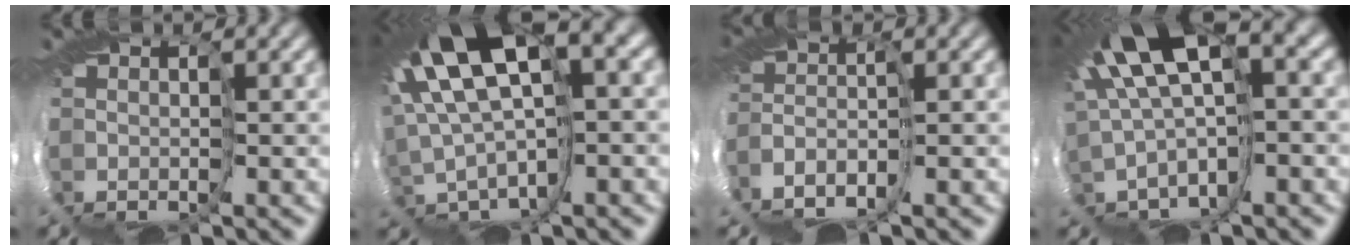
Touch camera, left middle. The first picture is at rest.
{"total": 10.4, "force": [4.2, 2.4, 9.2], "torque": [-0.234, 0.013, 0.098]}
{"total": 4.4, "force": [-4.1, -1.2, 1.0], "torque": [-0.065, -0.002, -0.075]}
{"total": 8.1, "force": [2.9, 1.6, 7.4], "torque": [-0.180, 0.010, 0.076]}